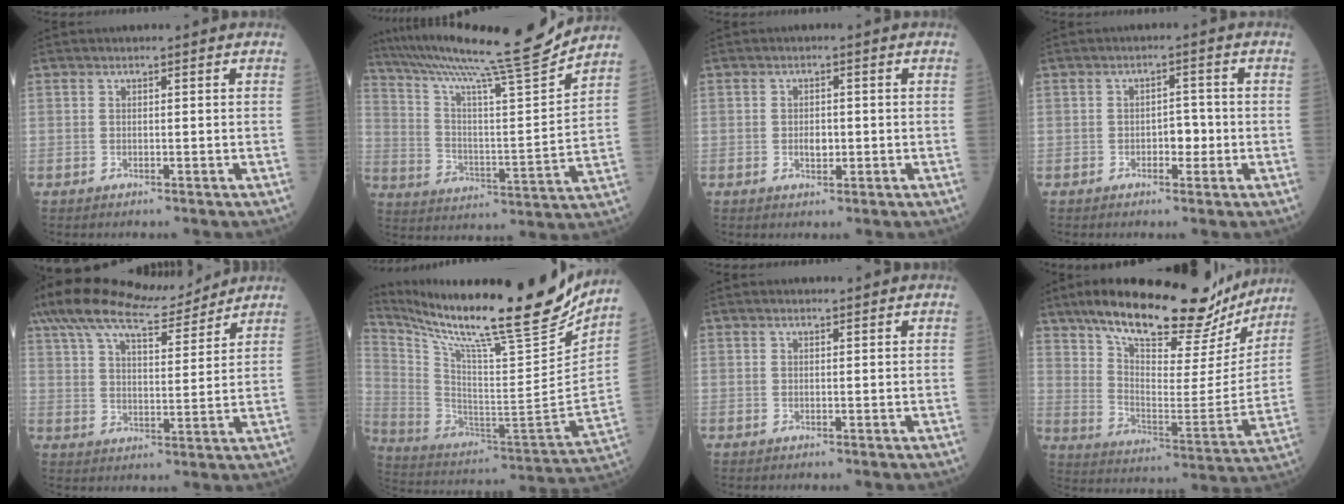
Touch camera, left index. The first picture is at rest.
{"total": 19.0, "force": [17.2, -1.2, 8.0], "torque": [-0.141, -0.037, 0.265]}
{"total": 2.0, "force": [-0.5, 1.1, 1.6], "torque": [-0.026, -0.002, -0.008]}
{"total": 2.7, "force": [-1.0, 1.5, 2.1], "torque": [-0.023, 0.003, -0.016]}
{"total": 14.9, "force": [13.0, 2.6, 6.8], "torque": [-0.131, 0.023, 0.216]}
{"total": 28.0, "force": [24.0, 1.3, 14.3], "torque": [-0.266, -0.078, 0.373]}
{"total": 1.0, "force": [0.8, 0.2, 0.5], "torque": [-0.012, 0.008, 0.013]}
{"total": 26.1, "force": [21.1, 7.7, 13.2], "torque": [-0.205, -0.006, 0.294]}